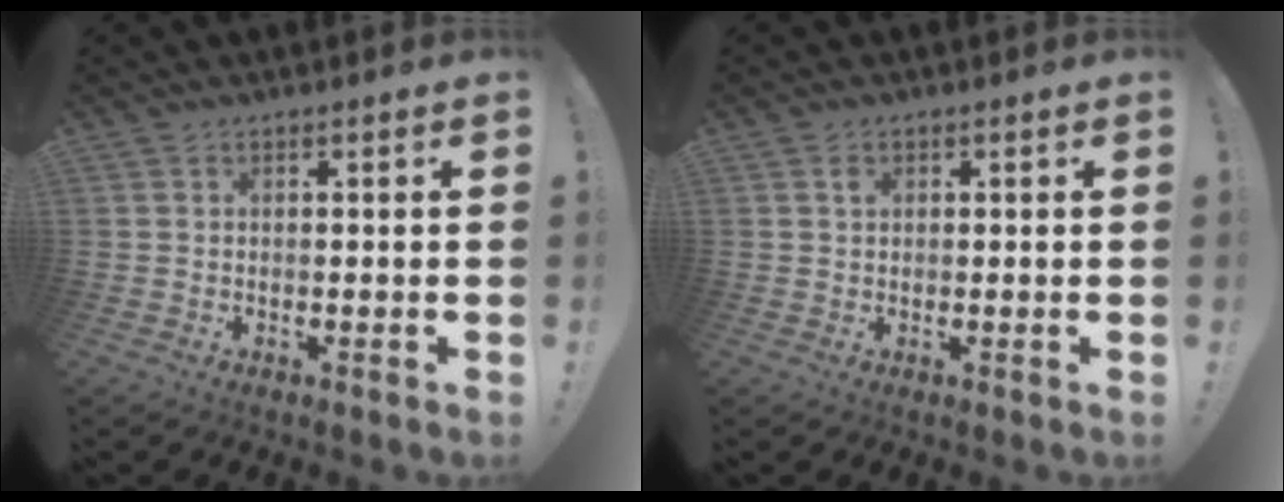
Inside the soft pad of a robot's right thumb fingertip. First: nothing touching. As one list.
[{"total": 1.0, "force": [0.4, 0.8, 0.5], "torque": [0.005, -0.004, 0.004]}]